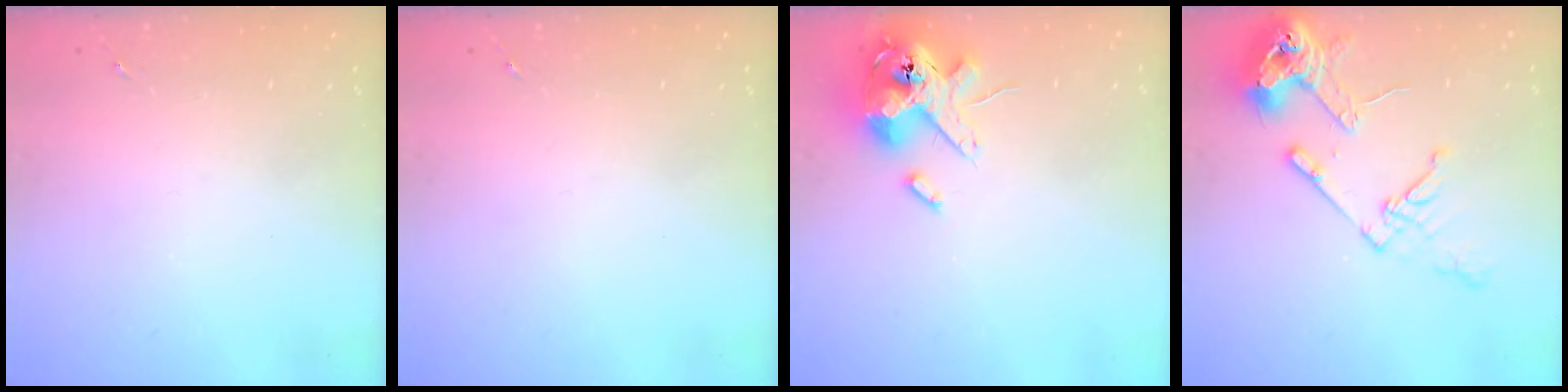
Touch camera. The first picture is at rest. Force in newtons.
{"total": 0.0}
{"total": 15.4, "press": 15.1, "slide": 3.2}
{"total": 17.0, "press": 16.9, "slide": 1.9}